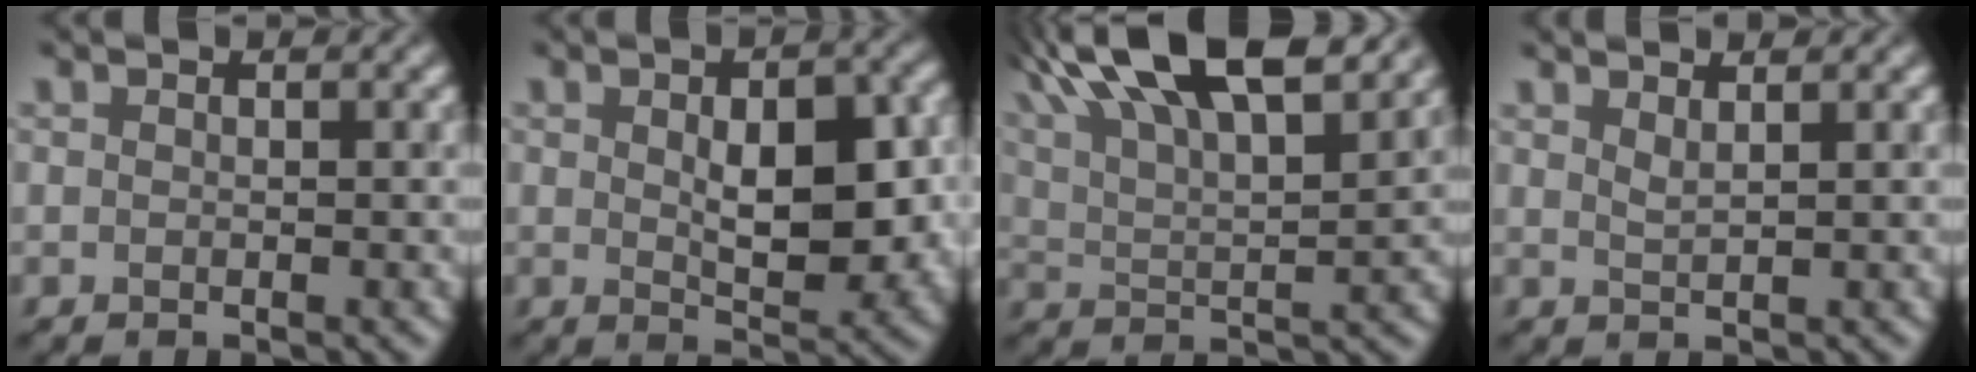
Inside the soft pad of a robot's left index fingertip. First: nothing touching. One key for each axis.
{"total": 6.9, "fx": 0.3, "fy": 3.4, "fz": 6.0, "tx": -0.085, "ty": 0.000, "tz": 0.014}
{"total": 15.6, "fx": 10.0, "fy": 5.0, "fz": 10.9, "tx": -0.179, "ty": 0.050, "tz": 0.130}
{"total": 1.0, "fx": 0.9, "fy": 0.1, "fz": 0.4, "tx": 0.001, "ty": 0.006, "tz": 0.019}